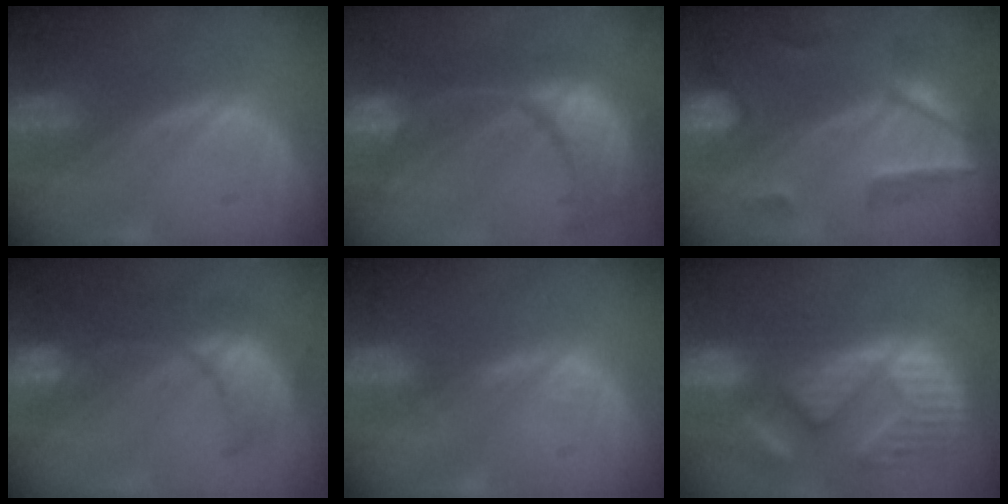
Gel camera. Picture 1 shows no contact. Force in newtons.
{"total": 13.9, "press": 11.0, "slide": 8.5}
{"total": 6.6, "press": 6.4, "slide": 1.6}
{"total": 8.6, "press": 8.5, "slide": 1.4}
{"total": 1.1, "press": 1.1, "slide": 0.2}
{"total": 13.8, "press": 12.2, "slide": 6.4}